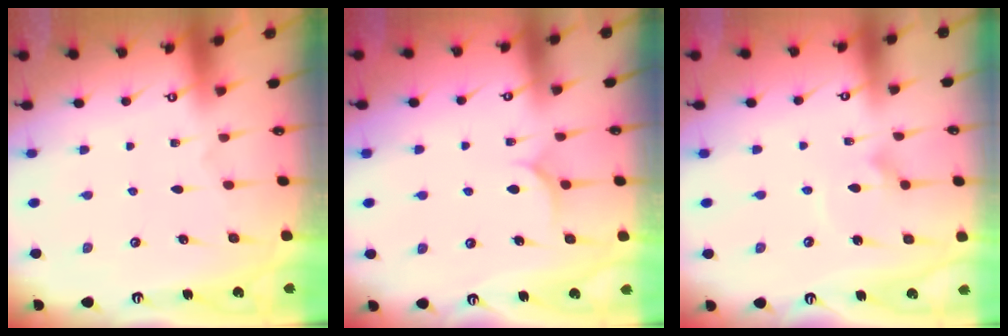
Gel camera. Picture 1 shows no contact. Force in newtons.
{"total": 5.6, "press": 5.5, "slide": 0.8}
{"total": 3.8, "press": 3.8, "slide": 0.3}